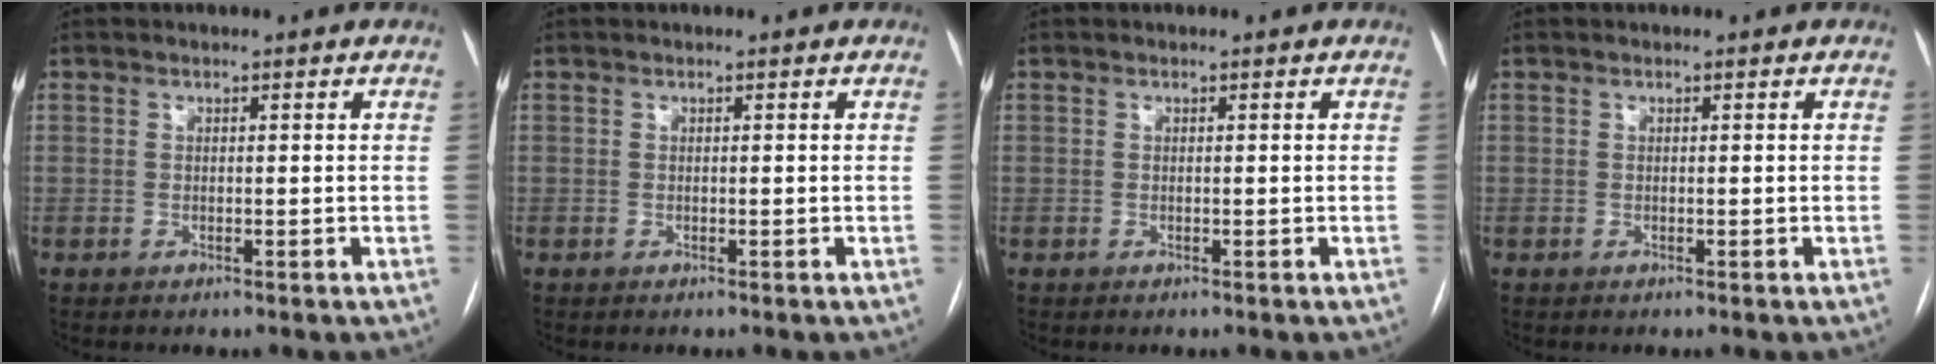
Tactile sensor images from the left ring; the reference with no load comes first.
{"total": 0.0}
{"total": 0.0}
{"total": 0.0}